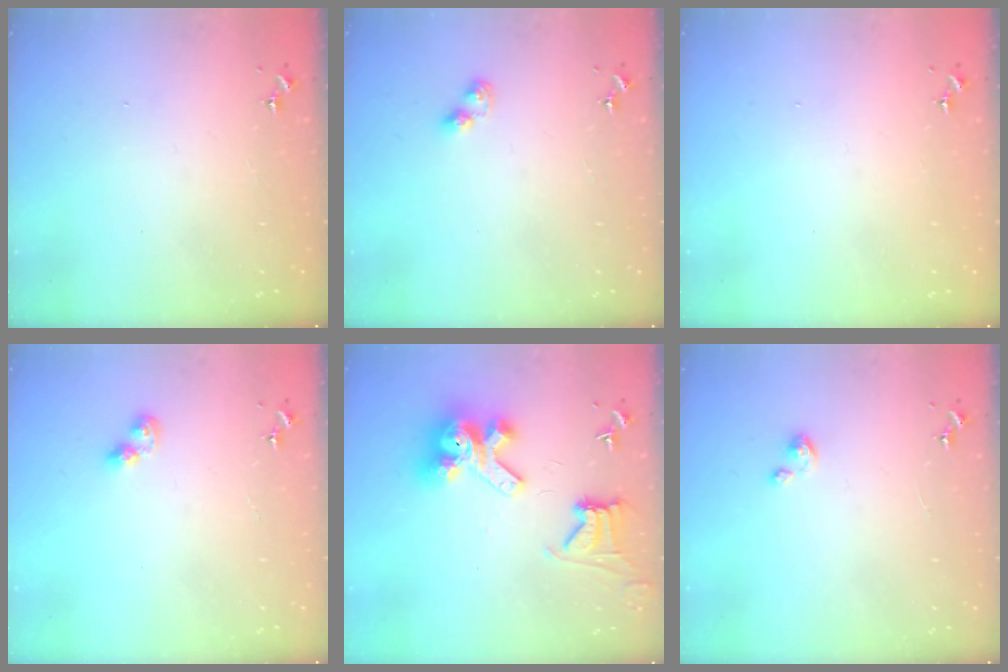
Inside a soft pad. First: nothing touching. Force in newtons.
{"total": 4.3, "press": 4.3, "slide": 0.4}
{"total": 0.0}
{"total": 5.1, "press": 5.1, "slide": 0.6}
{"total": 13.5, "press": 13.4, "slide": 1.7}
{"total": 2.1, "press": 2.1, "slide": 0.1}